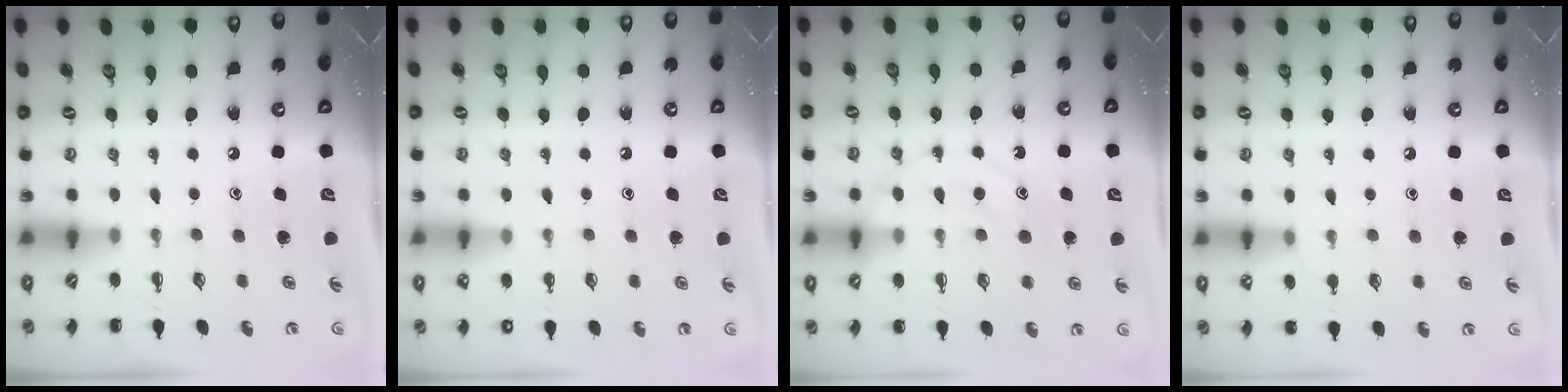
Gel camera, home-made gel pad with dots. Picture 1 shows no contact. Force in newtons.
{"total": 2.6, "press": 2.1, "slide": 1.6}
{"total": 12.0, "press": 12.0, "slide": 1.0}
{"total": 5.7, "press": 5.5, "slide": 1.7}